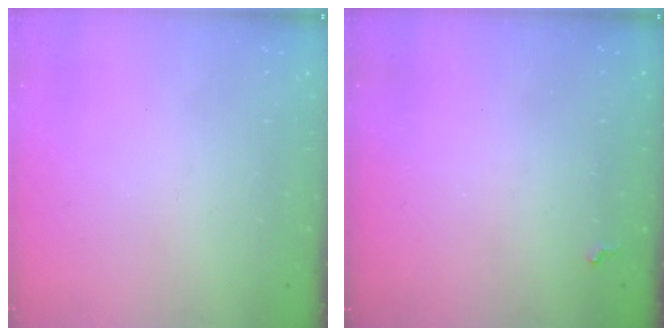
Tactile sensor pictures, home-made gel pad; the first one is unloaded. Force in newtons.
{"total": 0.8, "press": 0.8, "slide": 0.3}